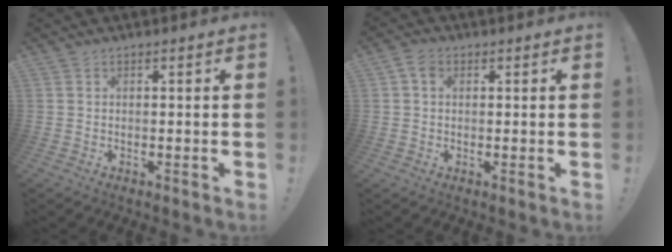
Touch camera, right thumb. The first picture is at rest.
{"total": 3.7, "force": [1.1, 2.7, 2.4], "torque": [-0.043, 0.006, 0.020]}